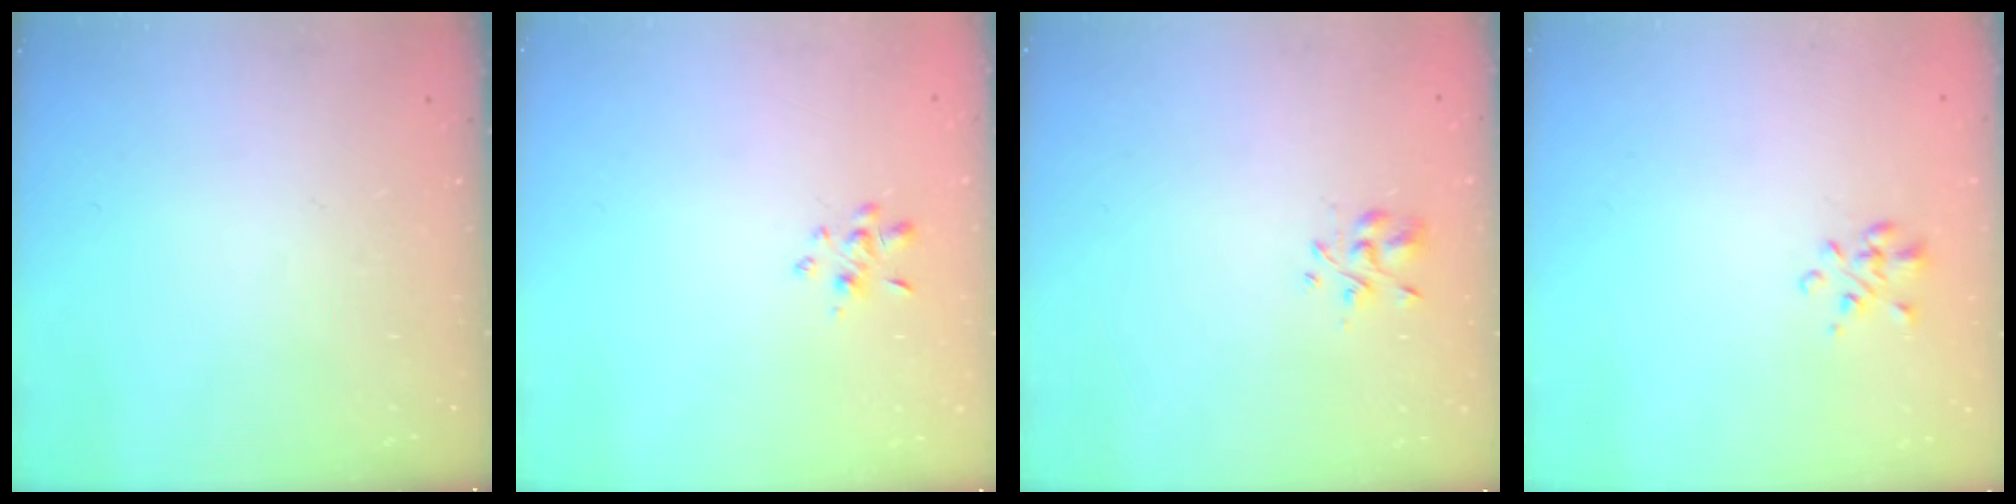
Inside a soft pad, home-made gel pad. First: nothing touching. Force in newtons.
{"total": 2.3, "press": 2.2, "slide": 0.7}
{"total": 2.1, "press": 2.0, "slide": 0.6}
{"total": 1.3, "press": 1.2, "slide": 0.7}